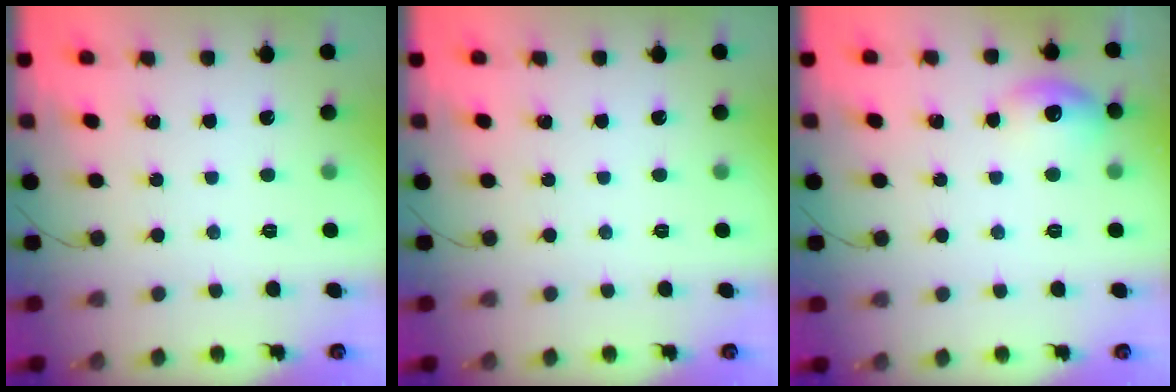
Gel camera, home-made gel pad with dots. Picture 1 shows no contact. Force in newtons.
{"total": 0.0}
{"total": 10.1, "press": 8.3, "slide": 5.8}